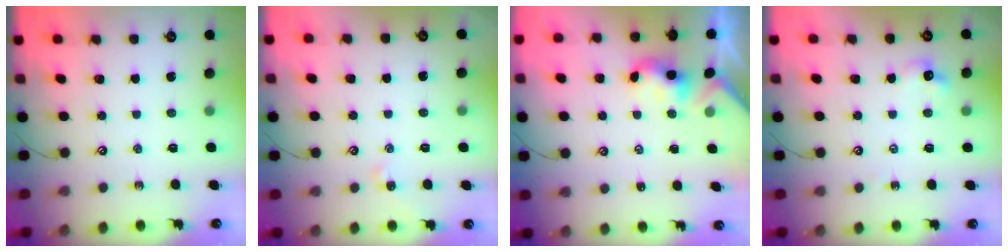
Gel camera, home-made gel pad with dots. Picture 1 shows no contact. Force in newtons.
{"total": 0.6, "press": 0.5, "slide": 0.4}
{"total": 2.3, "press": 2.3, "slide": 0.2}
{"total": 6.3, "press": 6.3, "slide": 0.8}